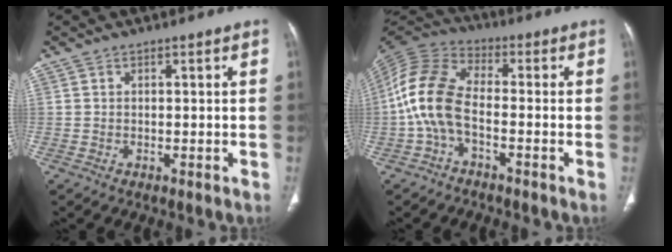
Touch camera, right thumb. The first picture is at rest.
{"total": 11.2, "force": [-2.4, 6.1, 9.1], "torque": [-0.194, 0.035, -0.062]}